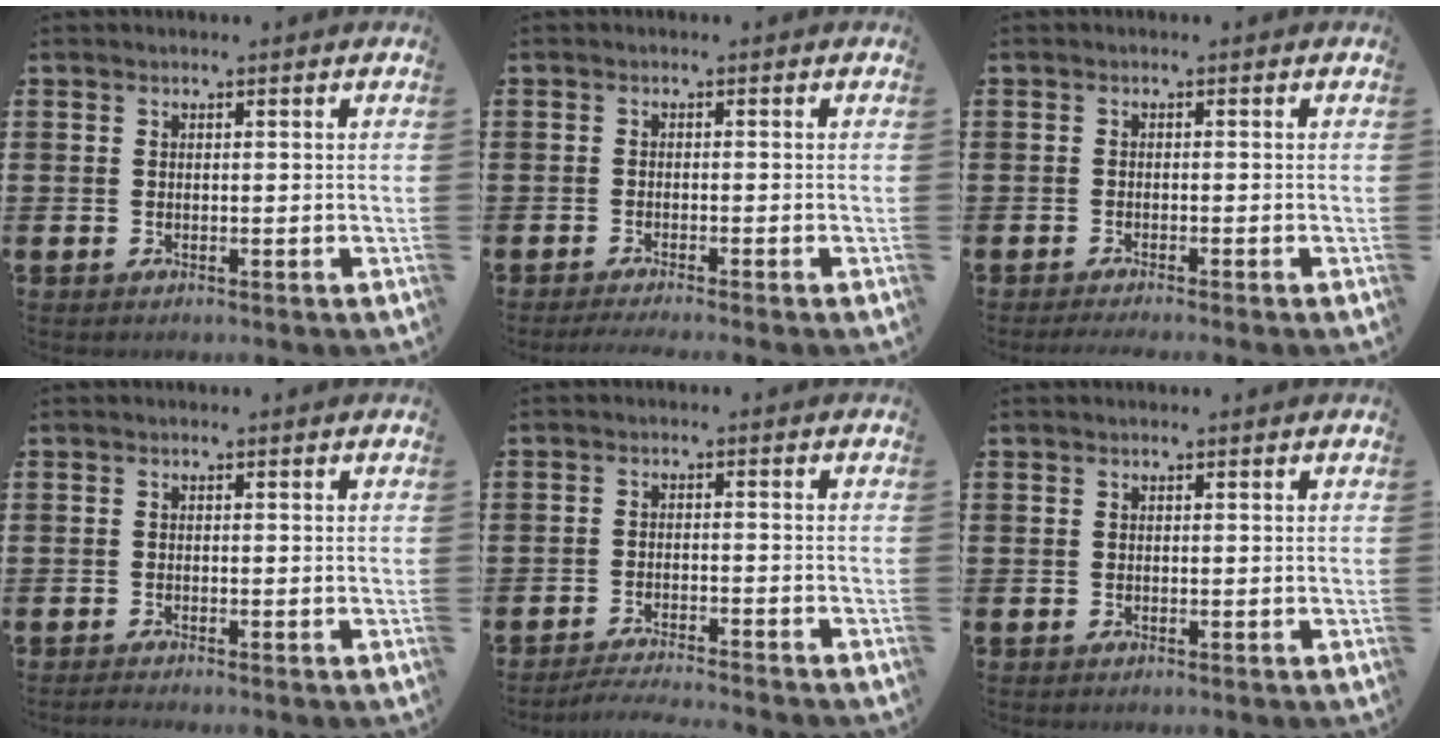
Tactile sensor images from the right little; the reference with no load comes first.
{"total": 1.1, "force": [-0.9, -0.1, 0.7], "torque": [-0.009, 0.000, -0.017]}
{"total": 0.8, "force": [-0.7, -0.1, 0.4], "torque": [-0.005, -0.002, -0.014]}
{"total": 0.5, "force": [-0.5, 0.0, 0.2], "torque": [-0.003, -0.003, -0.009]}
{"total": 2.3, "force": [-2.3, -0.3, 0.4], "torque": [-0.006, 0.004, -0.047]}
{"total": 0.0}